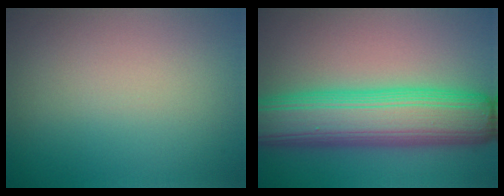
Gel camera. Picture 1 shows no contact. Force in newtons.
{"total": 11.2, "press": 11.2, "slide": 0.1}